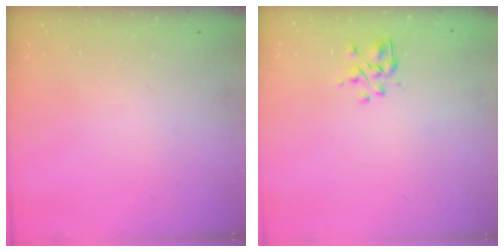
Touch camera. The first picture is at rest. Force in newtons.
{"total": 2.9, "press": 2.7, "slide": 1.1}